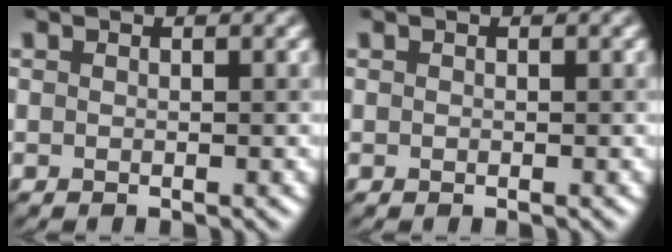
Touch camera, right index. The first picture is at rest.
{"total": 0.0}